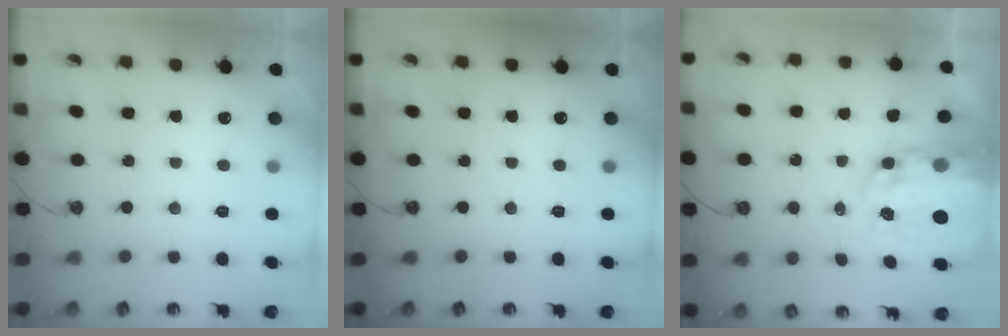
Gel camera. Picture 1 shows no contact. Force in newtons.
{"total": 0.0}
{"total": 13.7, "press": 13.6, "slide": 1.2}